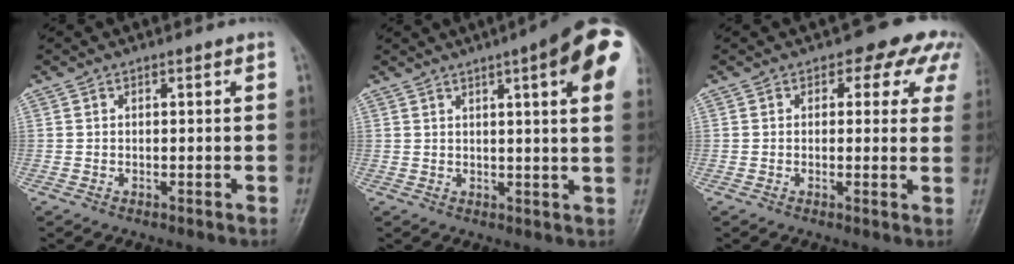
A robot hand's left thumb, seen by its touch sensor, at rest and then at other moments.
{"total": 16.3, "force": [7.0, 3.1, 14.4], "torque": [-0.180, -0.002, 0.081]}
{"total": 7.4, "force": [3.8, 4.6, 4.5], "torque": [-0.006, -0.009, 0.025]}